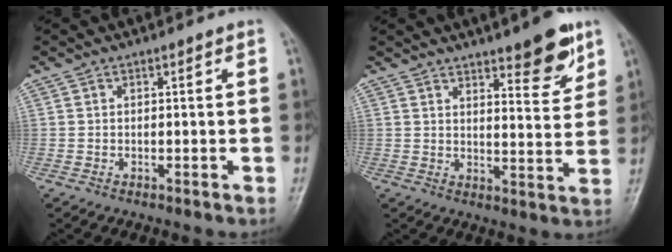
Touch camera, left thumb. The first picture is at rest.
{"total": 8.9, "force": [6.0, 2.4, 6.2], "torque": [-0.063, -0.041, 0.085]}